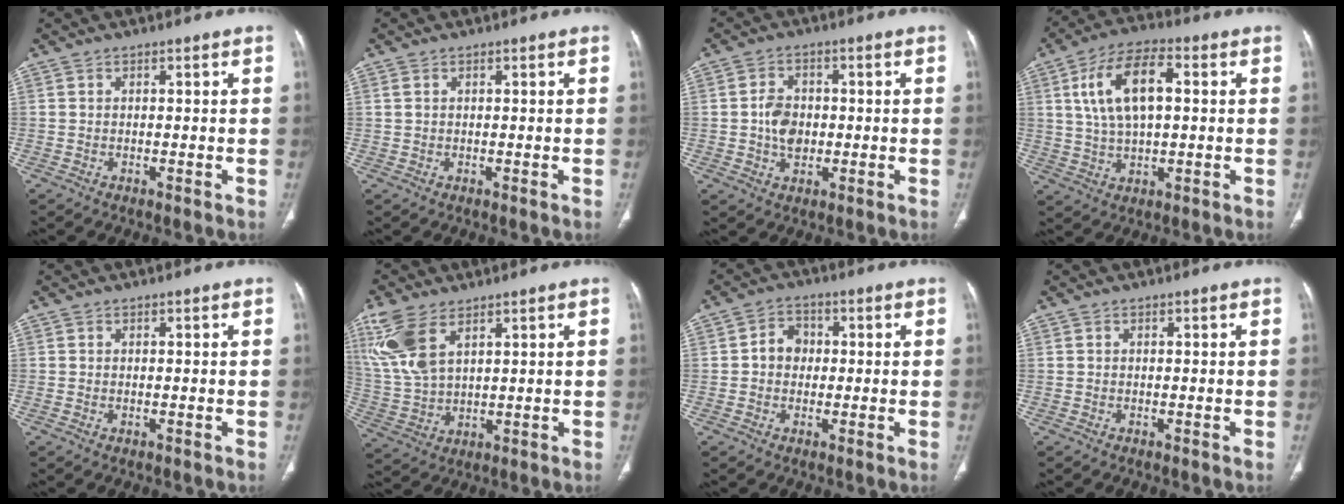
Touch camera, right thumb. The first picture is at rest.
{"total": 0.7, "force": [0.3, 0.4, 0.4], "torque": [-0.011, 0.009, 0.008]}
{"total": 5.9, "force": [-0.3, 4.3, 3.9], "torque": [-0.057, 0.006, -0.007]}
{"total": 13.1, "force": [2.8, 6.4, 11.0], "torque": [-0.203, 0.013, 0.051]}
{"total": 0.0}
{"total": 11.3, "force": [5.8, 5.6, 7.9], "torque": [-0.184, -0.008, 0.131]}
{"total": 4.7, "force": [0.1, 4.0, 2.4], "torque": [-0.020, 0.014, -0.006]}
{"total": 0.0}